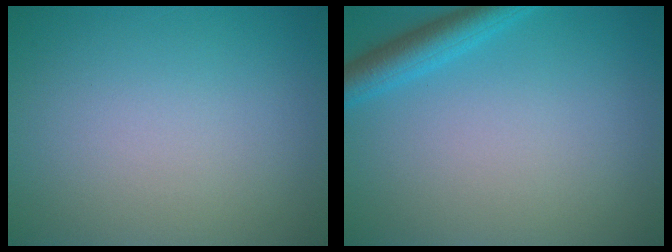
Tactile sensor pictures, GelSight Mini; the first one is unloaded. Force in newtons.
{"total": 3.1, "press": 3.1, "slide": 0.2}